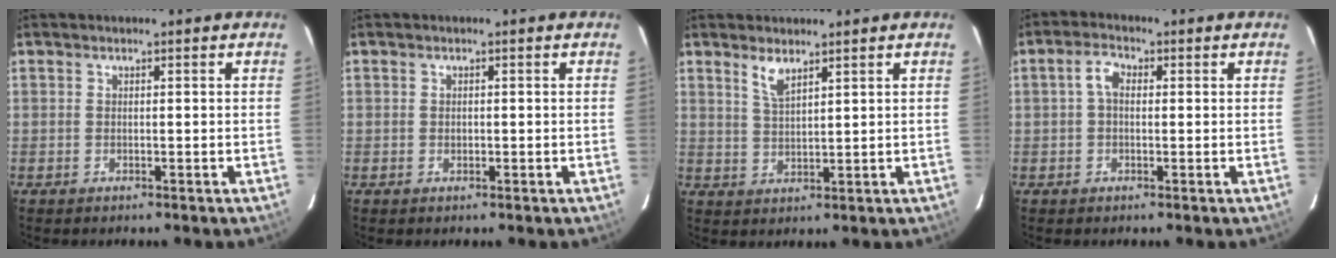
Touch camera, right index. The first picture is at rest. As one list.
[{"total": 0.6, "force": [-0.1, 0.5, 0.3], "torque": [-0.004, 0.002, -0.001]}, {"total": 3.5, "force": [2.6, 0.9, 2.3], "torque": [-0.045, -0.002, 0.051]}, {"total": 3.2, "force": [0.2, 2.0, 2.4], "torque": [-0.049, 0.013, 0.004]}]